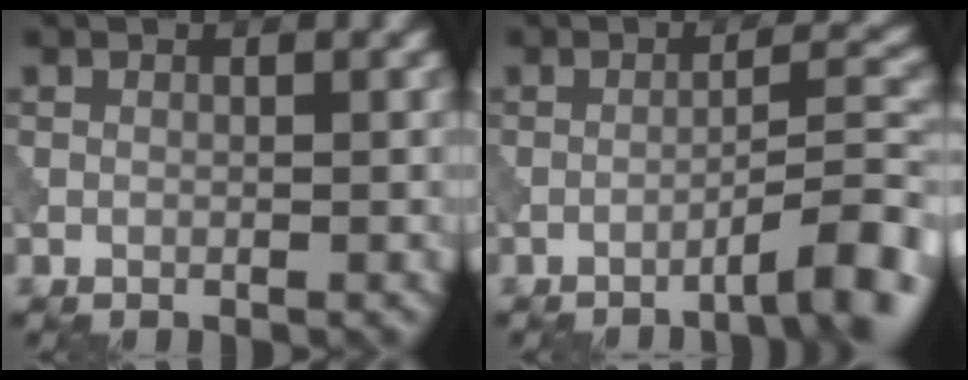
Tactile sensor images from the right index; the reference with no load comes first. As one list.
[{"total": 6.0, "force": [-3.8, 0.9, 4.6], "torque": [-0.054, 0.021, -0.062]}]